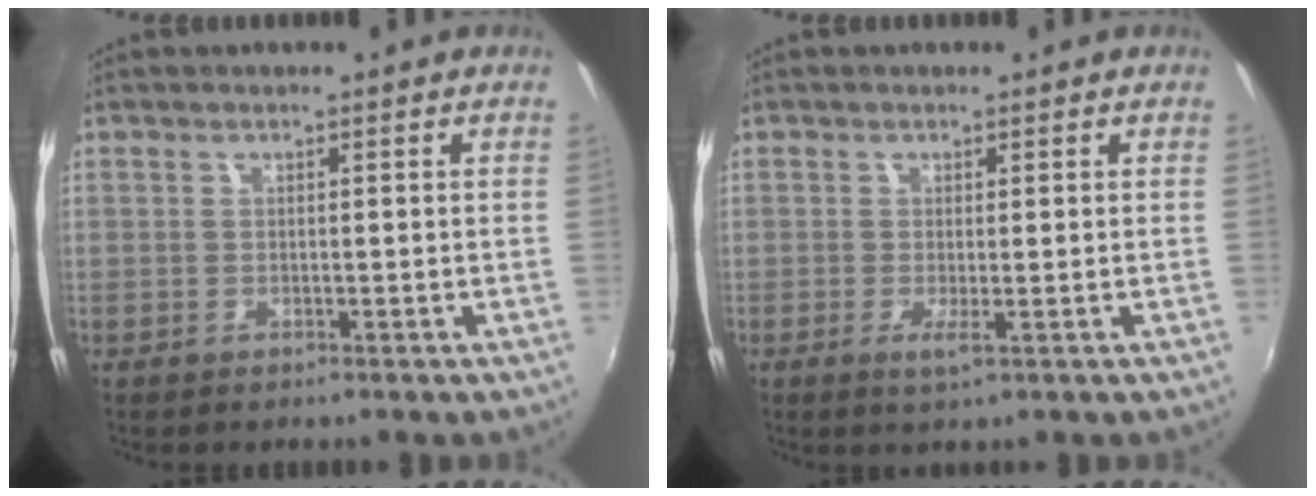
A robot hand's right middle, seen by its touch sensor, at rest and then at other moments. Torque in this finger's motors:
{"motor_torque": [0.89, -1.24, 0.07, 0.06]}